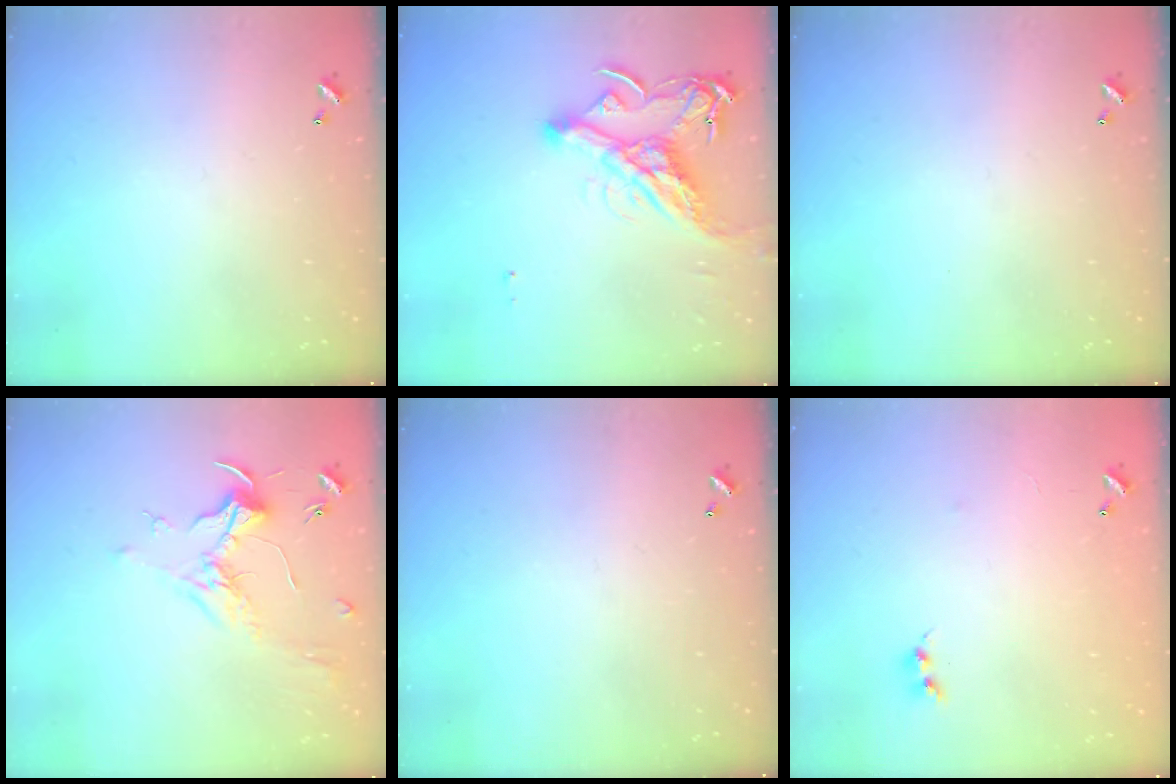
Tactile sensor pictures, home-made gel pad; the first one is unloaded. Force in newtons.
{"total": 10.7, "press": 10.6, "slide": 1.6}
{"total": 0.0}
{"total": 1.8, "press": 1.6, "slide": 0.9}
{"total": 0.0}
{"total": 7.2, "press": 7.2, "slide": 0.7}